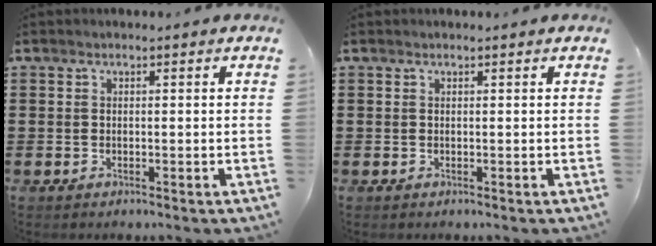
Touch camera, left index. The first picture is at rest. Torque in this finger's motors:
{"motor_torque": [-0.34, 0.54, -0.02, -0.01]}